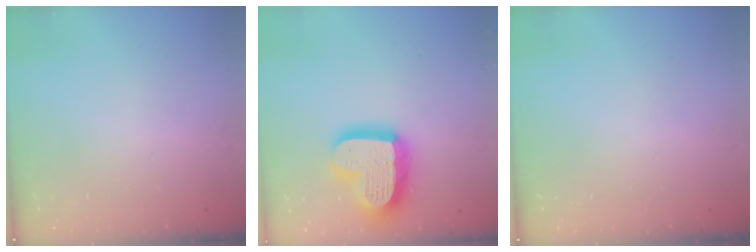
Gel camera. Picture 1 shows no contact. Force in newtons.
{"total": 19.5, "press": 19.4, "slide": 1.7}
{"total": 0.0}